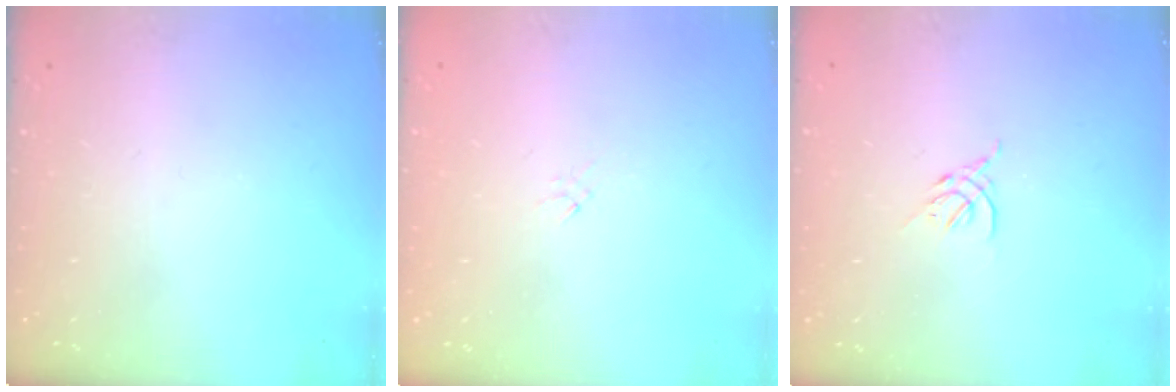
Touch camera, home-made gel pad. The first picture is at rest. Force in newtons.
{"total": 0.0}
{"total": 2.6, "press": 2.5, "slide": 0.8}